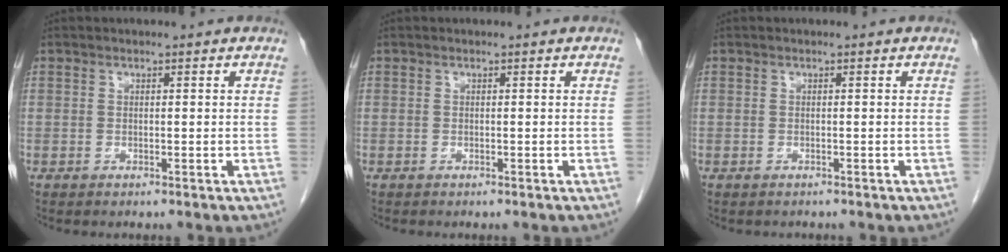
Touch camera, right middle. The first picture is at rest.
{"total": 0.0}
{"total": 0.7, "force": [-0.6, 0.3, 0.0], "torque": [-0.011, -0.001, -0.010]}